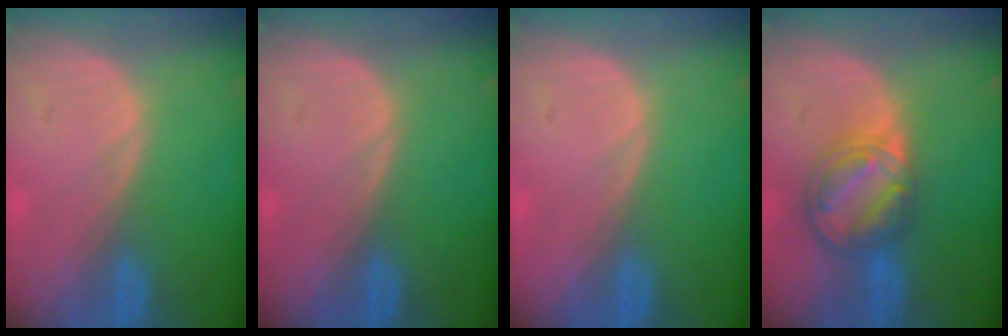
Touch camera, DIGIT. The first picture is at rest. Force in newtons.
{"total": 0.0}
{"total": 0.0}
{"total": 8.4, "press": 7.1, "slide": 4.5}